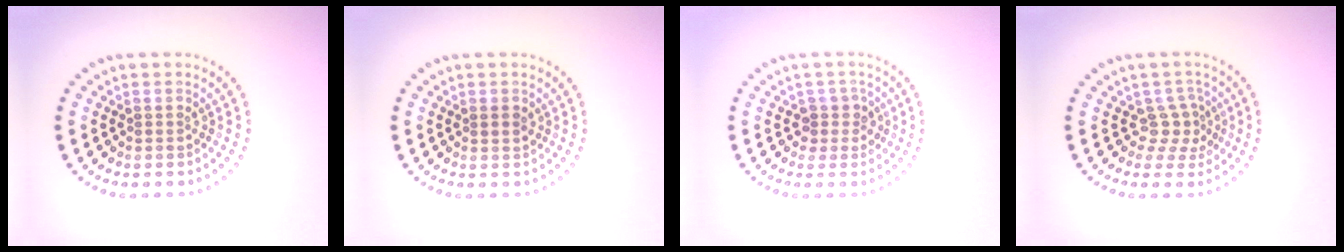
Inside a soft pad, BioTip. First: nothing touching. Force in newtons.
{"total": 1.0, "press": 0.9, "slide": 0.4}
{"total": 1.9, "press": 1.5, "slide": 1.0}
{"total": 2.4, "press": 1.6, "slide": 1.8}